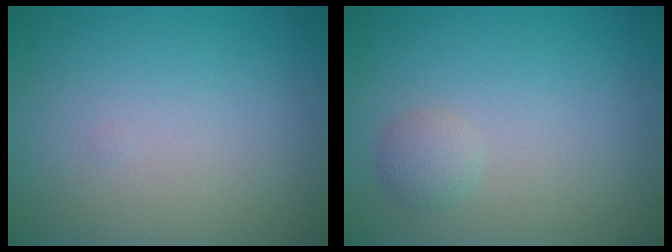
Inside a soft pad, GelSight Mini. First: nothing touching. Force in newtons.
{"total": 1.3, "press": 1.3, "slide": 0.0}